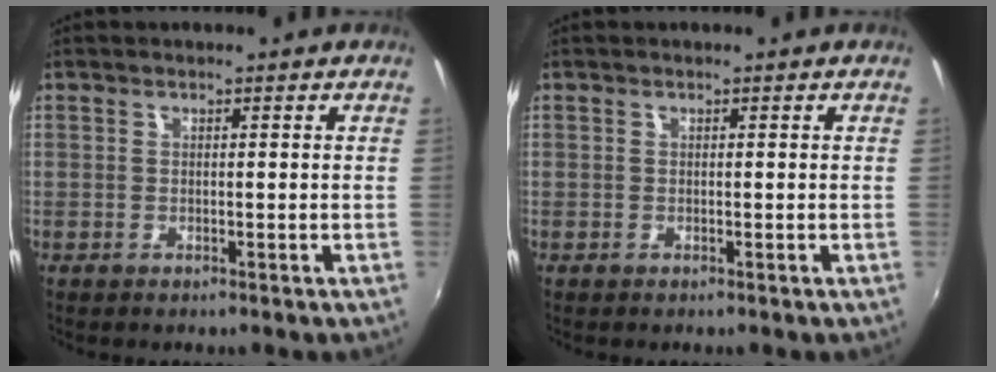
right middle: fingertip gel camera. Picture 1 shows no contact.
{"total": 0.0}